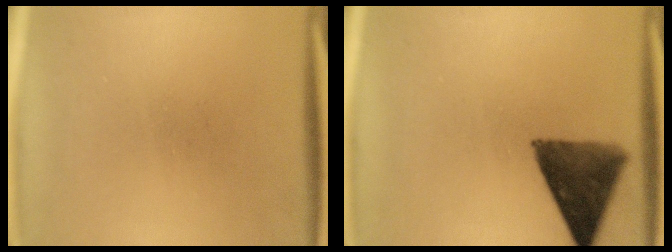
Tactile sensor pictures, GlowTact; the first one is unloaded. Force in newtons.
{"total": 10.5}